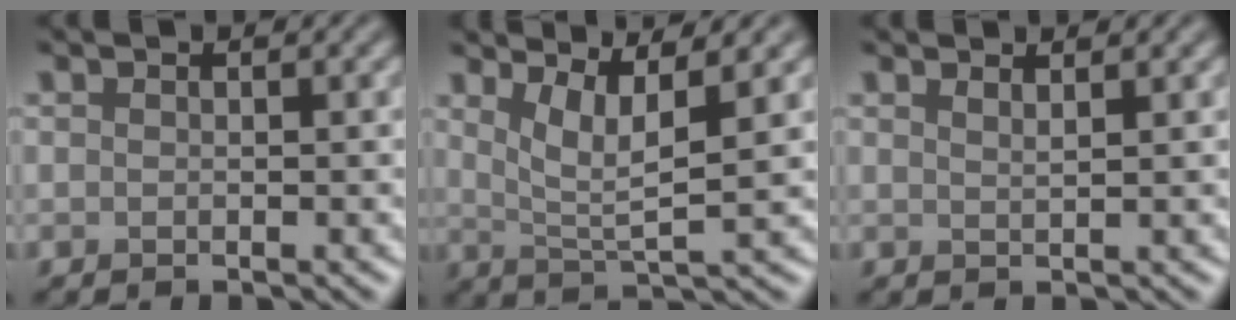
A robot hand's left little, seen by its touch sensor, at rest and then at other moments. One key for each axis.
{"total": 4.3, "fx": 2.1, "fy": 0.8, "fz": 3.6, "tx": -0.068, "ty": -0.007, "tz": 0.042}
{"total": 1.4, "fx": 1.1, "fy": 0.4, "fz": 0.7, "tx": -0.003, "ty": 0.002, "tz": 0.011}